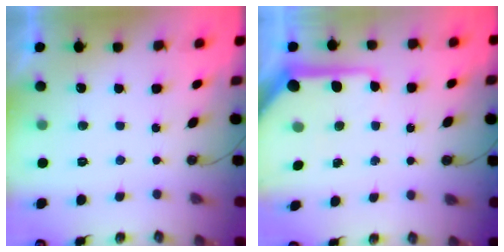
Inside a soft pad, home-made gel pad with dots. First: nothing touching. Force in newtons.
{"total": 9.7, "press": 9.6, "slide": 1.1}